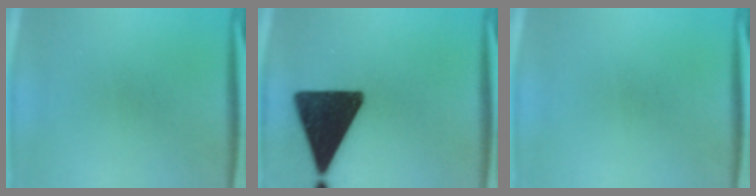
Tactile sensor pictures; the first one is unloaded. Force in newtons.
{"total": 17.5}
{"total": 0.0}